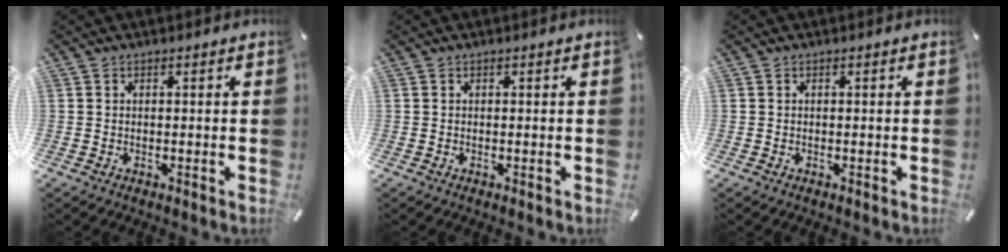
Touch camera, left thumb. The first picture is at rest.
{"total": 0.0}
{"total": 0.0}